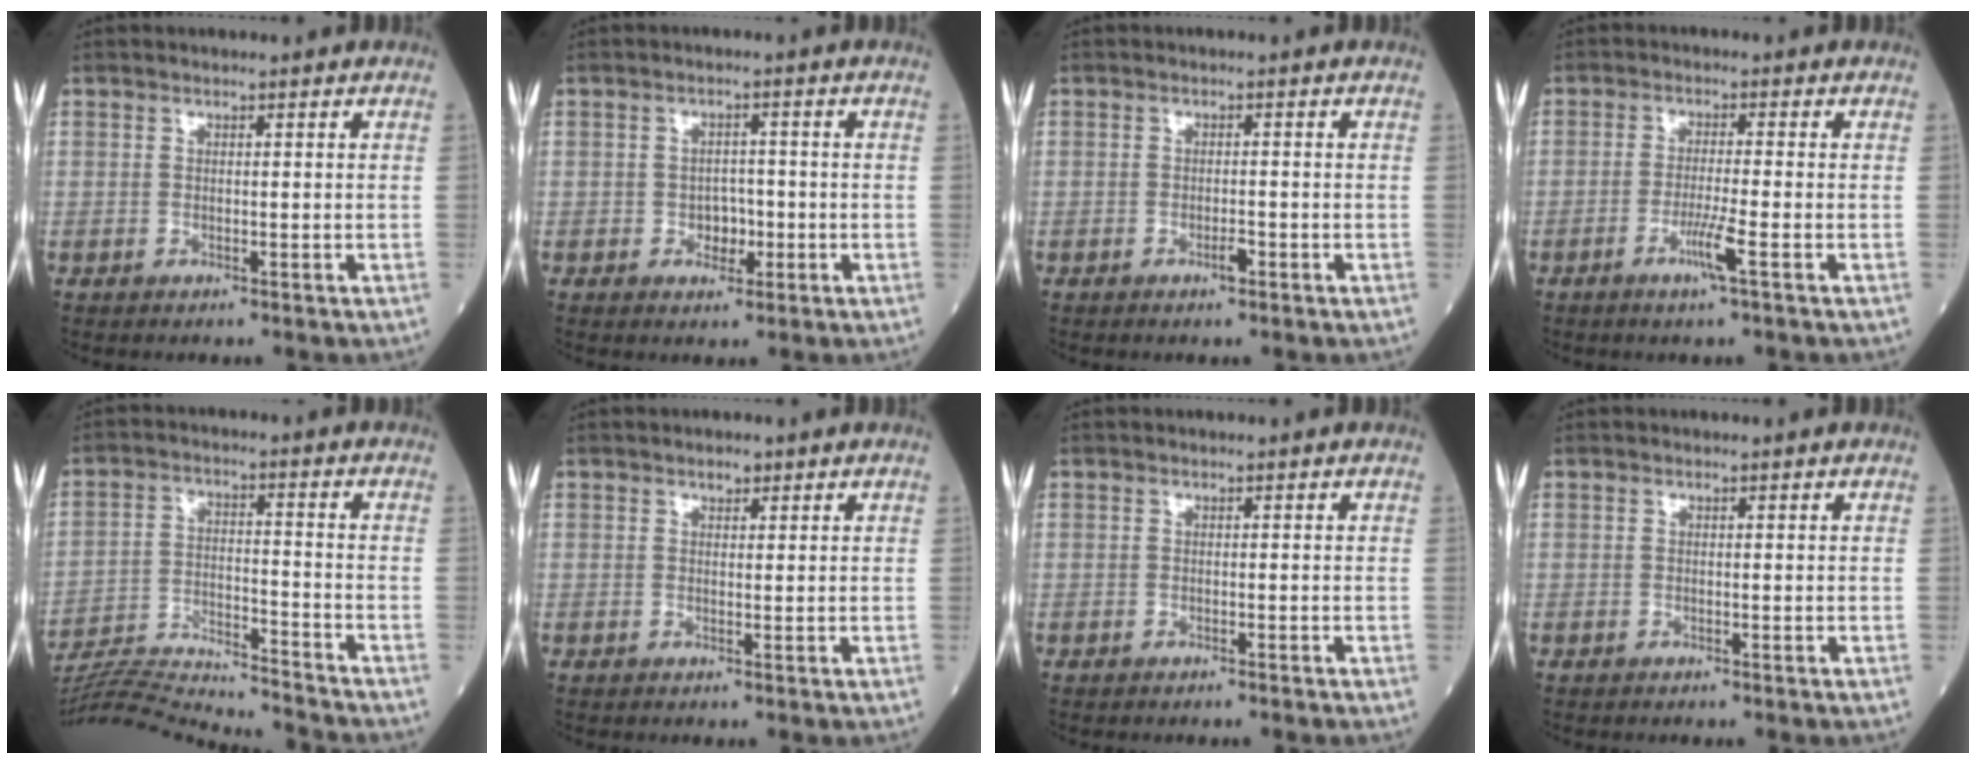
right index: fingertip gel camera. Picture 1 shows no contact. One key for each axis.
{"total": 2.9, "fx": -0.9, "fy": 2.1, "fz": 1.9, "tx": -0.021, "ty": 0.006, "tz": -0.012}
{"total": 1.3, "fx": -0.8, "fy": 0.3, "fz": 1.0, "tx": -0.017, "ty": 0.001, "tz": -0.014}
{"total": 3.9, "fx": -1.9, "fy": -0.6, "fz": 3.4, "tx": -0.069, "ty": -0.009, "tz": -0.040}
{"total": 18.5, "fx": -17.8, "fy": -0.7, "fz": 5.1, "tx": -0.104, "ty": -0.016, "tz": -0.281}
{"total": 1.0, "fx": 0.6, "fy": 0.6, "fz": 0.5, "tx": -0.008, "ty": 0.001, "tz": 0.009}
{"total": 0.5, "fx": -0.5, "fy": 0.0, "fz": 0.2, "tx": -0.008, "ty": -0.001, "tz": -0.007}
{"total": 0.0}